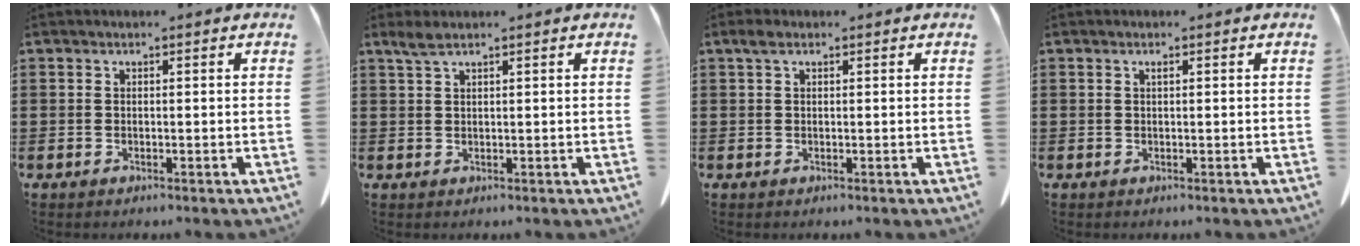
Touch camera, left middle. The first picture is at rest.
{"total": 2.0, "force": [1.3, 0.3, 1.4], "torque": [-0.032, 0.002, 0.025]}
{"total": 1.3, "force": [0.5, 0.7, 1.0], "torque": [-0.024, 0.006, 0.008]}
{"total": 0.6, "force": [0.2, 0.1, 0.5], "torque": [-0.011, -0.001, 0.005]}